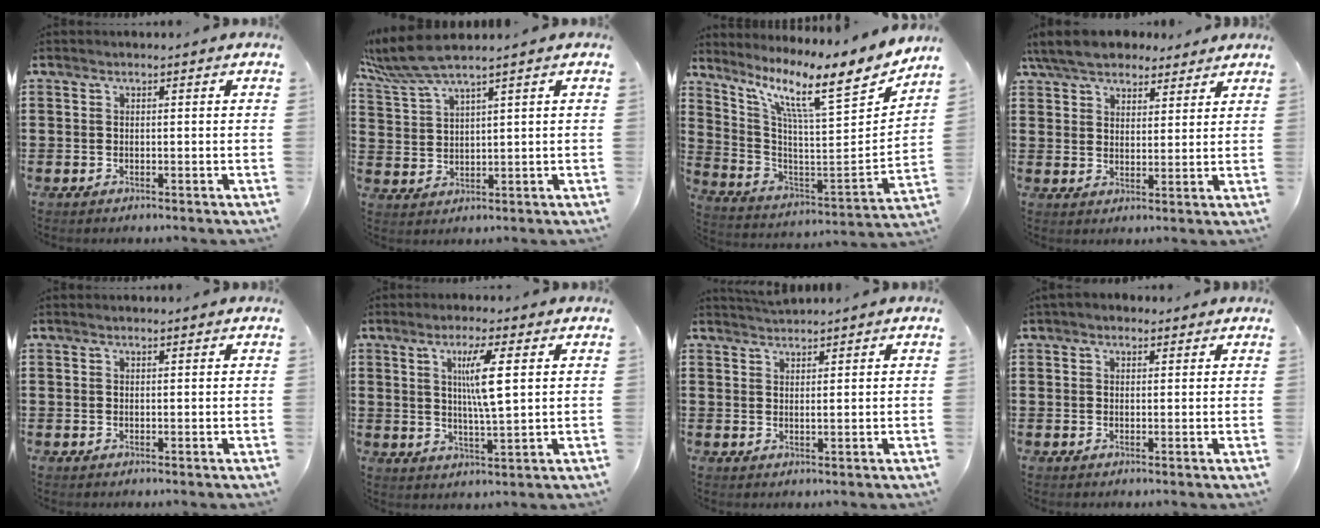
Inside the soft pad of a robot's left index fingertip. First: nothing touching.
{"total": 5.5, "force": [4.3, 0.5, 3.4], "torque": [-0.089, -0.013, 0.073]}
{"total": 10.9, "force": [7.7, 1.2, 7.7], "torque": [-0.158, -0.067, 0.113]}
{"total": 6.8, "force": [6.0, 2.3, 2.2], "torque": [-0.067, -0.007, 0.113]}
{"total": 0.6, "force": [0.5, 0.1, 0.4], "torque": [-0.009, 0.000, 0.009]}
{"total": 6.9, "force": [2.3, 0.8, 6.5], "torque": [-0.124, 0.000, 0.032]}
{"total": 1.6, "force": [1.6, 0.0, 0.4], "torque": [-0.009, 0.001, 0.031]}
{"total": 1.7, "force": [1.3, 1.1, 0.4], "torque": [-0.012, 0.007, 0.026]}